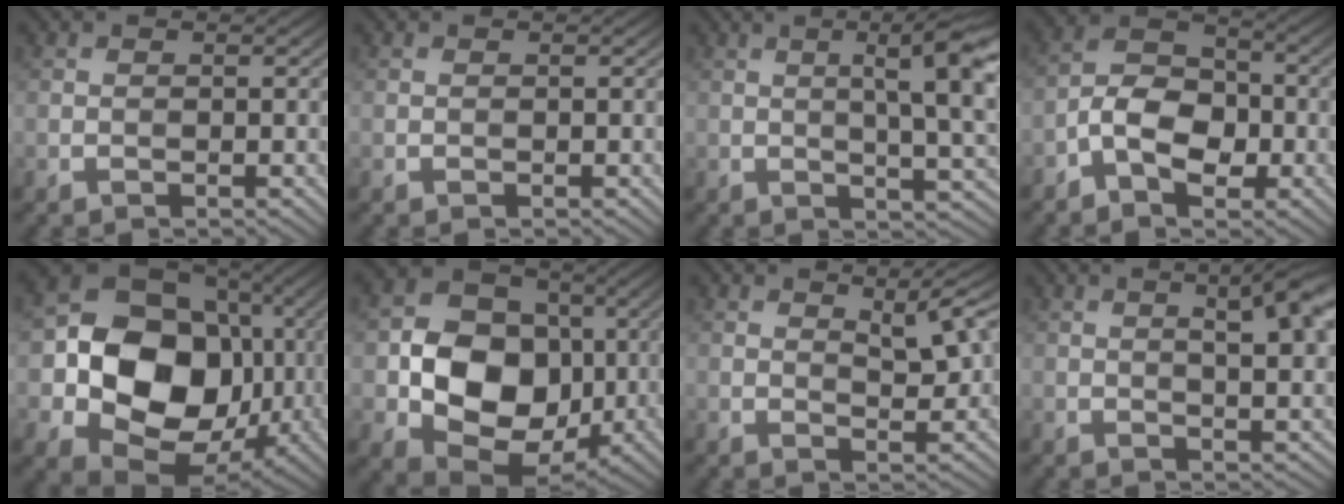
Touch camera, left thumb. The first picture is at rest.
{"total": 0.0}
{"total": 8.8, "force": [1.8, 1.7, 8.4], "torque": [-0.118, 0.011, 0.026]}
{"total": 7.0, "force": [-3.1, 4.1, 4.7], "torque": [-0.085, 0.009, -0.069]}
{"total": 16.5, "force": [-0.8, 13.0, 10.0], "torque": [-0.170, -0.032, -0.012]}
{"total": 13.4, "force": [-1.5, 10.5, 8.2], "torque": [-0.148, -0.013, -0.032]}
{"total": 4.8, "force": [2.4, 1.3, 4.0], "torque": [-0.069, -0.002, 0.043]}
{"total": 8.6, "force": [2.7, 2.3, 7.9], "torque": [-0.101, 0.013, 0.032]}